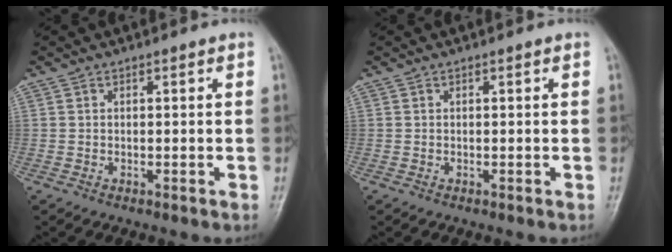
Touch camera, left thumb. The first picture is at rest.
{"total": 0.0}